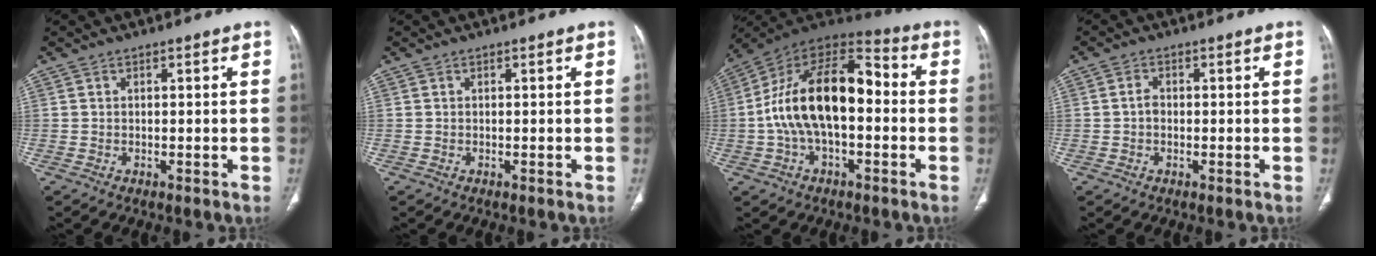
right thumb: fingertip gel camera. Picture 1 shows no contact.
{"total": 0.0}
{"total": 20.1, "force": [-0.8, 10.5, 17.1], "torque": [-0.293, 0.049, -0.020]}
{"total": 1.9, "force": [-0.2, 1.5, 1.2], "torque": [-0.018, 0.006, -0.005]}